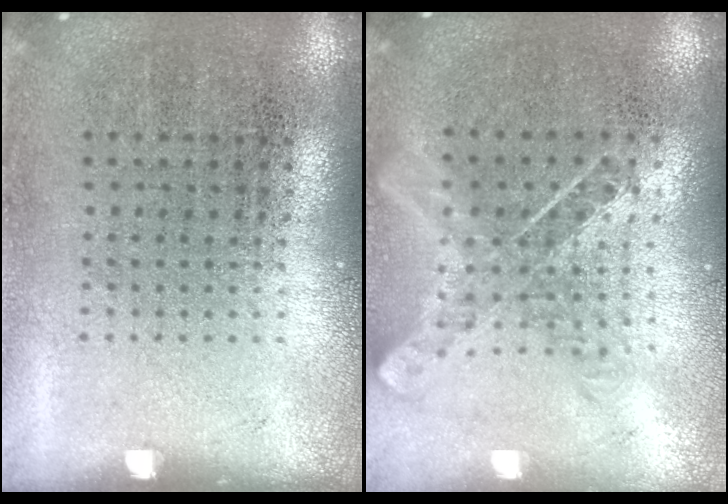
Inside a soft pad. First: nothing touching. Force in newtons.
{"total": 0.9, "press": 0.9, "slide": 0.0}